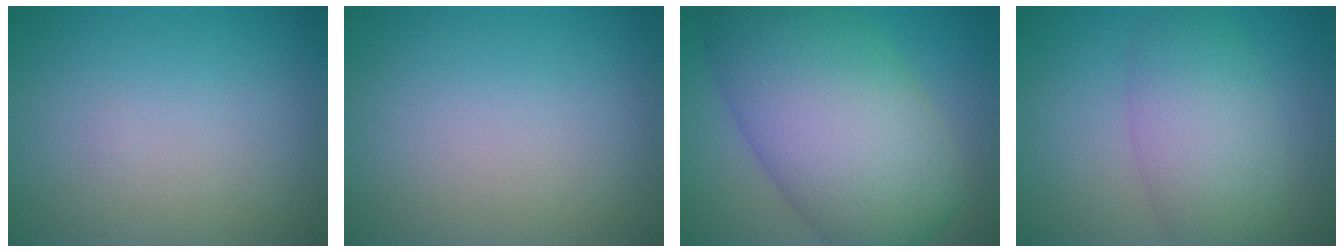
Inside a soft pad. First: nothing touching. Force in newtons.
{"total": 0.0}
{"total": 13.1, "press": 13.1, "slide": 0.4}
{"total": 5.4, "press": 5.4, "slide": 0.2}